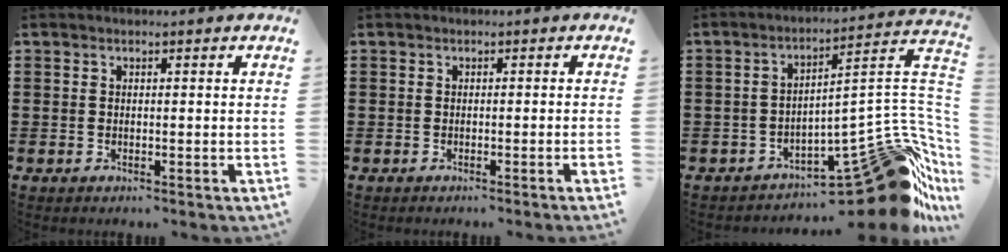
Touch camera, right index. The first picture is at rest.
{"total": 0.9, "force": [-0.5, -0.3, 0.7], "torque": [-0.013, -0.005, -0.009]}
{"total": 16.1, "force": [-9.0, 5.0, 12.3], "torque": [-0.134, 0.013, -0.136]}